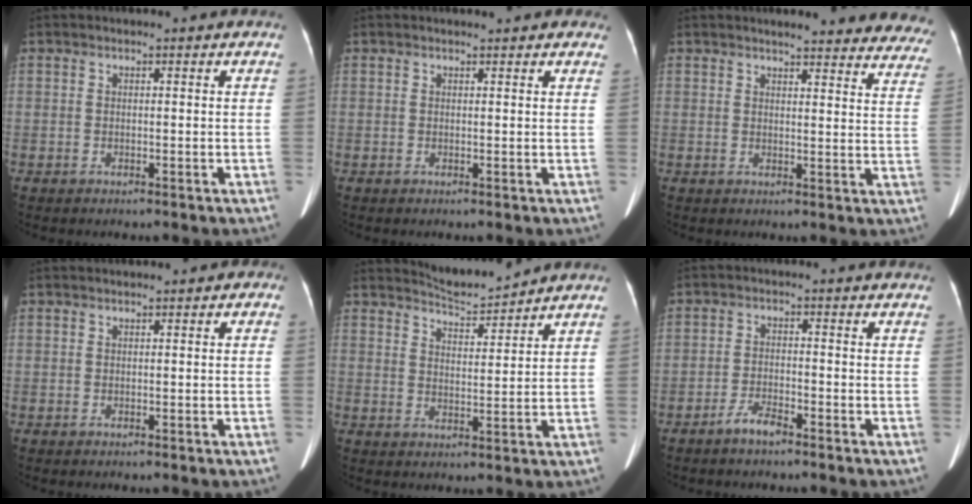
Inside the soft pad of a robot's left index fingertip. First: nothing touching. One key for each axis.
{"total": 3.7, "fx": 3.2, "fy": 1.0, "fz": 1.5, "tx": -0.013, "ty": 0.015, "tz": 0.027}
{"total": 20.8, "fx": 19.4, "fy": 3.6, "fz": 6.6, "tx": -0.058, "ty": -0.065, "tz": 0.199}
{"total": 0.0}
{"total": 4.7, "fx": 4.6, "fy": -0.5, "fz": -0.1, "tx": -0.006, "ty": -0.007, "tz": 0.083}
{"total": 3.2, "fx": -2.6, "fy": 0.6, "fz": 1.8, "tx": -0.039, "ty": -0.001, "tz": -0.050}